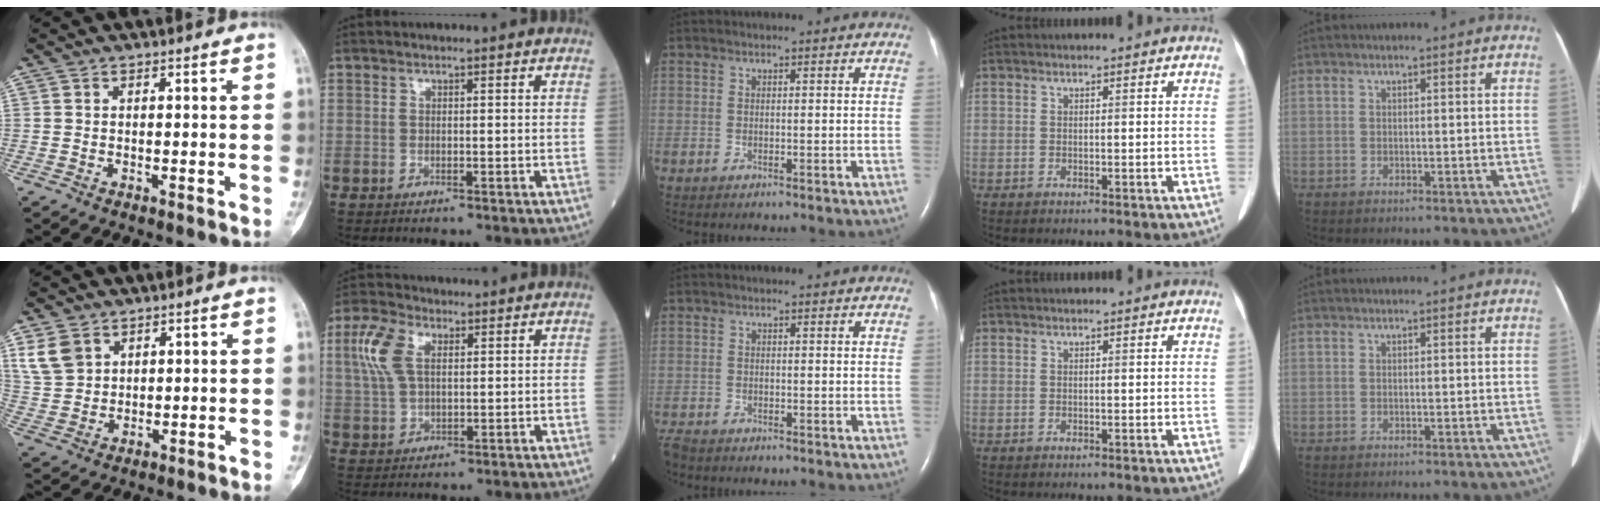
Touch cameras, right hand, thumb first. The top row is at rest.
{"thumb": {"total": 6.8, "force": [3.6, 4.9, 3.0], "torque": [-0.047, -0.007, 0.082]}, "index": {"total": 7.1, "force": [2.3, 3.7, 5.6], "torque": [-0.142, 0.019, 0.049]}, "middle": {"total": 2.5, "force": [-2.3, 0.9, 0.6], "torque": [-0.014, -0.007, -0.040]}}